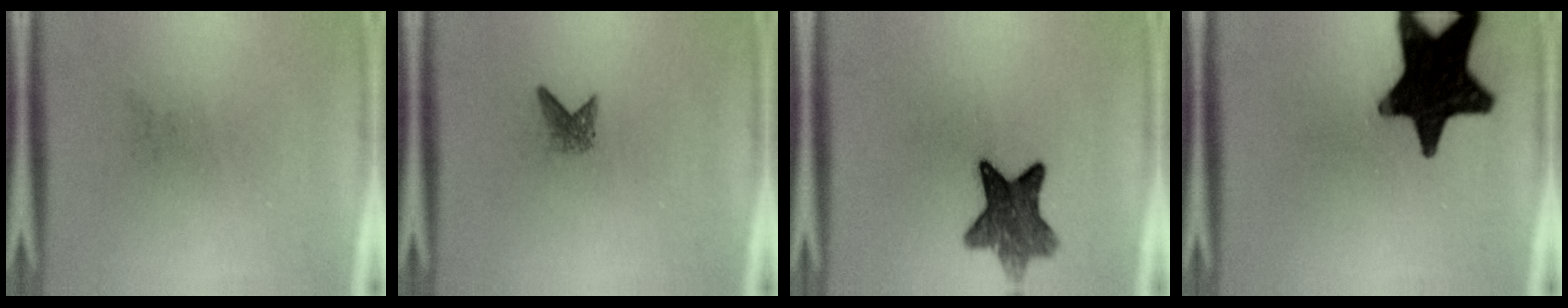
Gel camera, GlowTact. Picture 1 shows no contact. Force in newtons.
{"total": 1.6}
{"total": 8.5}
{"total": 19.4}